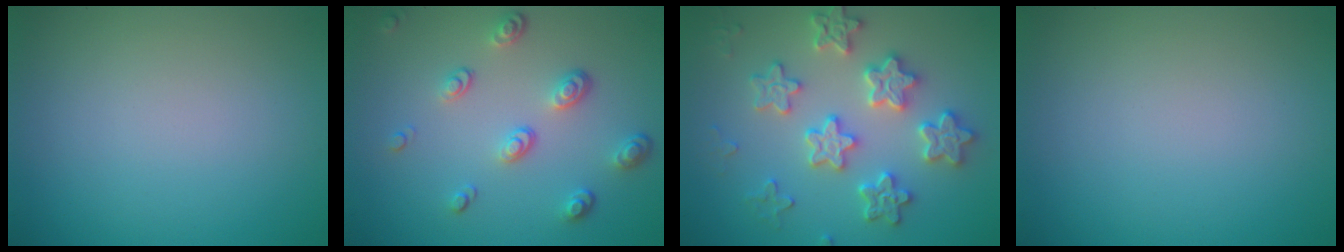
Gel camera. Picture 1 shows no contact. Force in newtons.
{"total": 3.5, "press": 2.5, "slide": 2.4}
{"total": 4.6, "press": 4.5, "slide": 1.0}
{"total": 0.0}